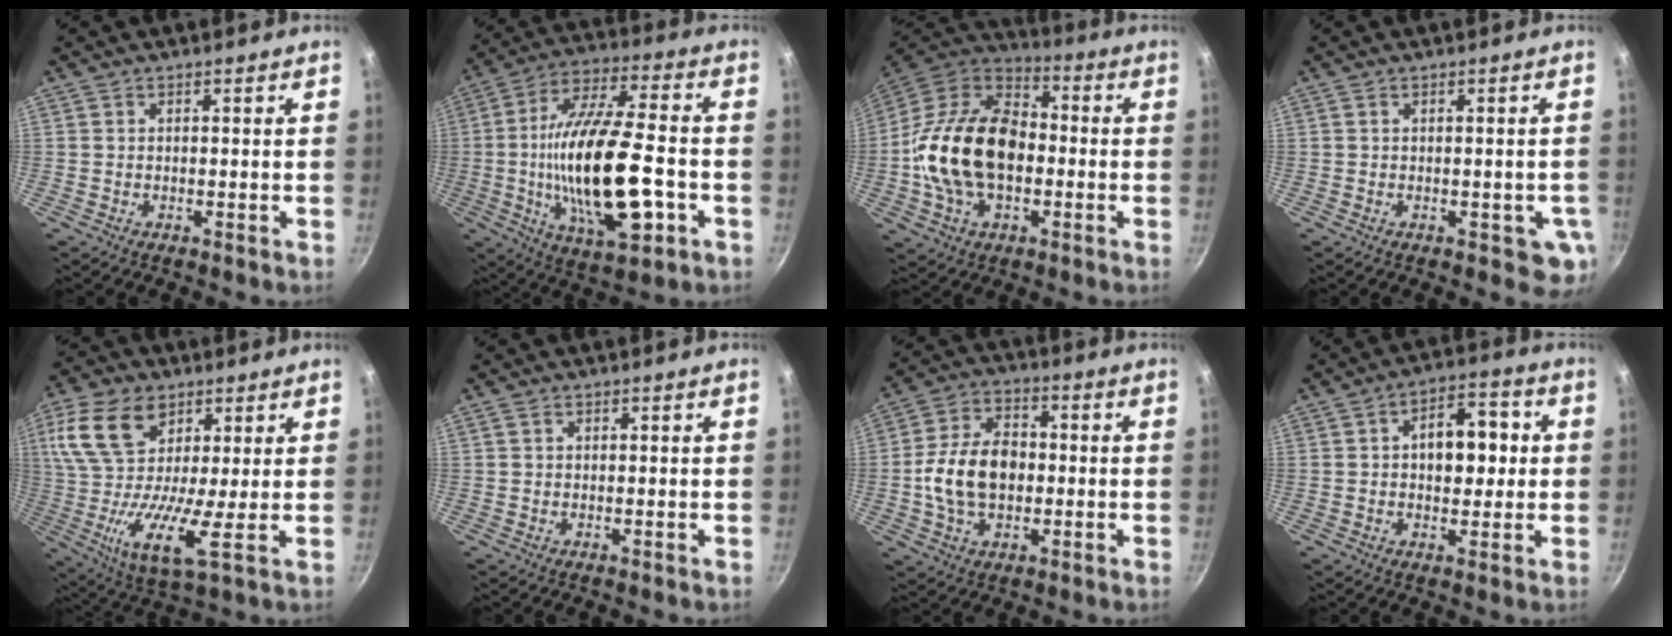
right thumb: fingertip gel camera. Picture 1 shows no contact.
{"total": 24.2, "force": [-4.5, 9.4, 21.9], "torque": [-0.387, 0.018, -0.075]}
{"total": 22.3, "force": [-2.2, 14.7, 16.6], "torque": [-0.276, 0.039, -0.049]}
{"total": 5.0, "force": [-0.7, 2.6, 4.2], "torque": [-0.028, 0.000, -0.006]}
{"total": 18.0, "force": [6.0, 9.6, 14.0], "torque": [-0.266, -0.018, 0.096]}
{"total": 0.7, "force": [0.3, 0.5, 0.3], "torque": [-0.007, 0.002, 0.006]}
{"total": 13.1, "force": [-1.0, 8.9, 9.5], "torque": [-0.150, 0.023, -0.026]}
{"total": 10.3, "force": [1.0, 6.5, 8.0], "torque": [-0.074, 0.018, 0.005]}